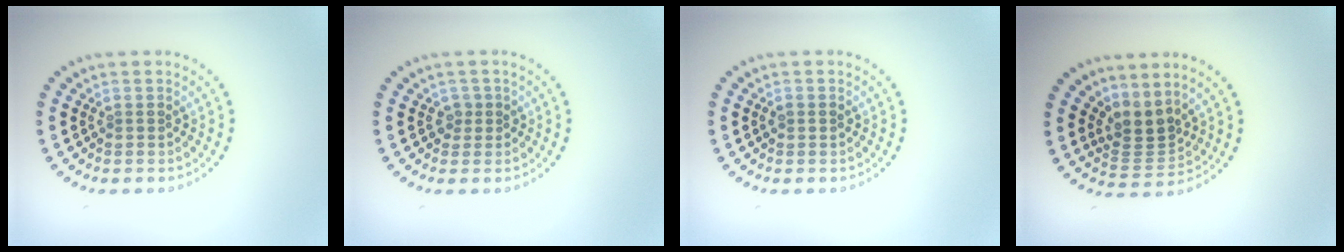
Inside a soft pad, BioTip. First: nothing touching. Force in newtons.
{"total": 1.2, "press": 1.0, "slide": 0.7}
{"total": 0.9, "press": 0.9, "slide": 0.1}
{"total": 2.8, "press": 1.9, "slide": 2.1}